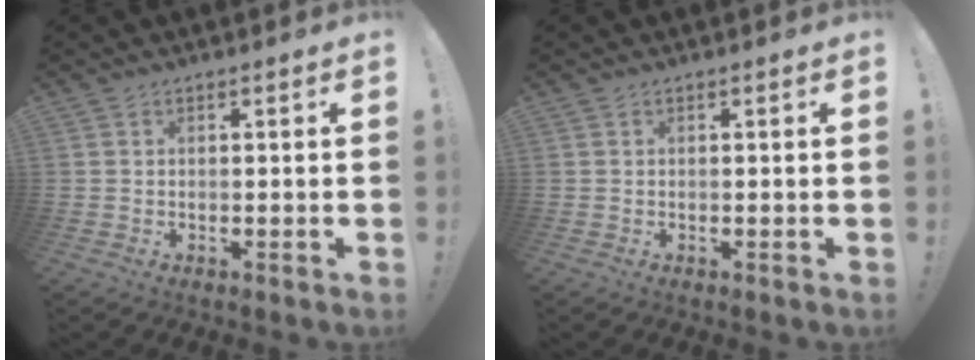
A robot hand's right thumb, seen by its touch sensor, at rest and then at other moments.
{"total": 0.0}